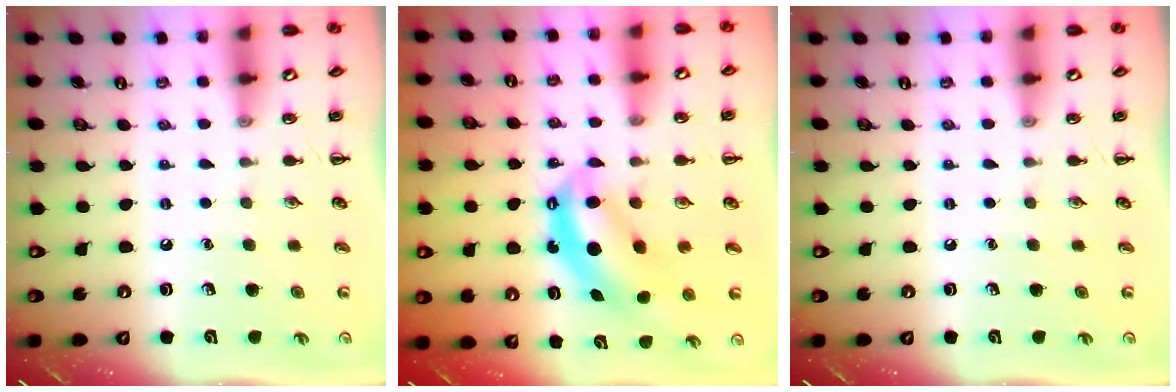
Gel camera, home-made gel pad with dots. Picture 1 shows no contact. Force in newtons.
{"total": 6.8, "press": 6.6, "slide": 1.7}
{"total": 0.0}